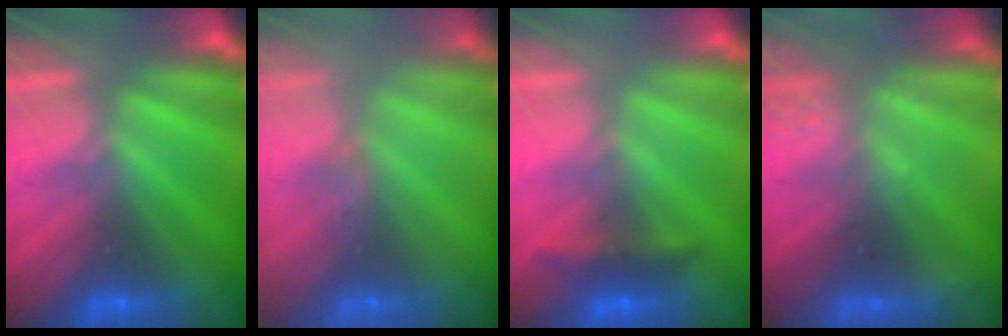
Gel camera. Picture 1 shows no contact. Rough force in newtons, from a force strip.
{"total": 2.5}
{"total": 4.5}
{"total": 2.2}